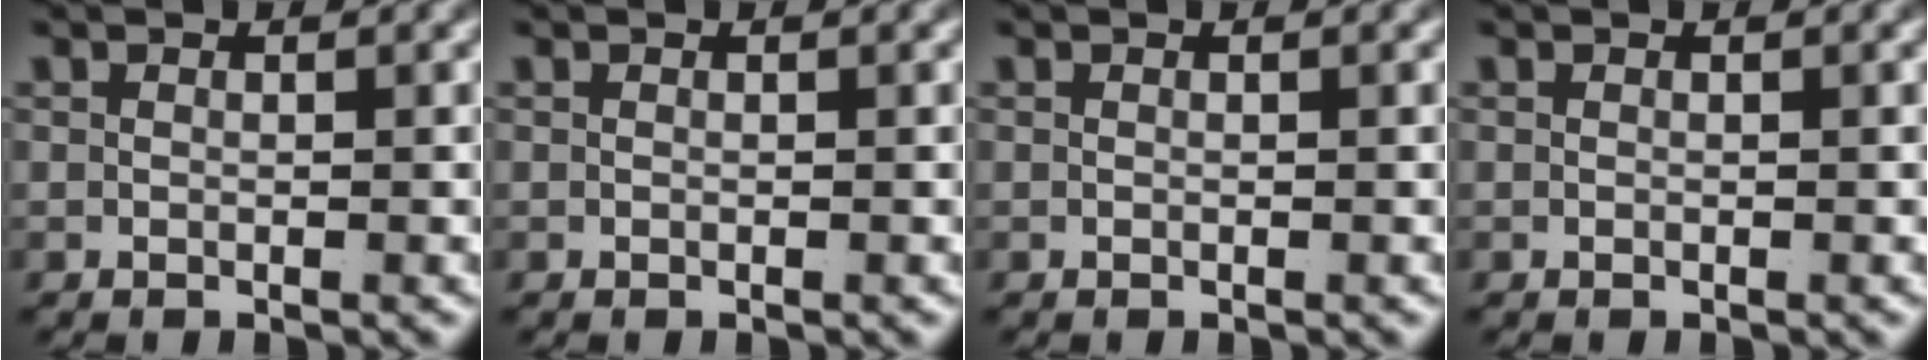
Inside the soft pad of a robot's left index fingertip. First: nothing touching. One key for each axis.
{"total": 0.0}
{"total": 0.0}
{"total": 0.0}